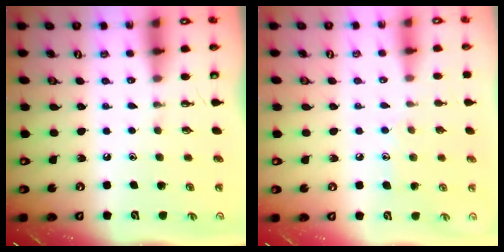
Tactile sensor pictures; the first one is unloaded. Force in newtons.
{"total": 7.0, "press": 7.0, "slide": 0.6}